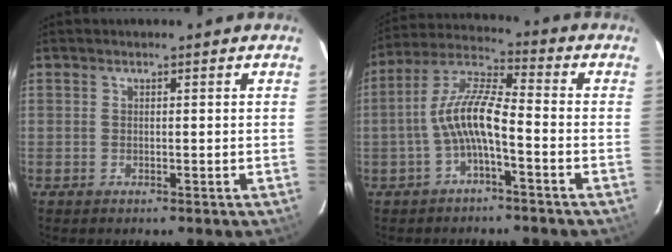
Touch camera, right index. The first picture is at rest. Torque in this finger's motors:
{"motor_torque": [0.73, -0.38, 0.50, 0.19]}